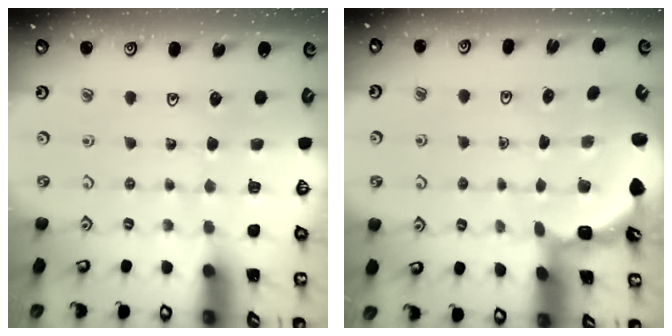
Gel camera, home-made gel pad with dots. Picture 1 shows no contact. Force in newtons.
{"total": 1.9, "press": 1.8, "slide": 0.6}